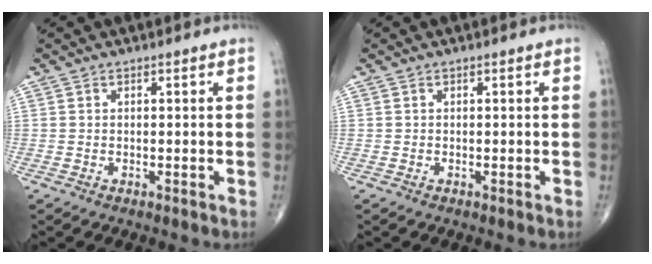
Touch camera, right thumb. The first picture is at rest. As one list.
[{"total": 0.0}]